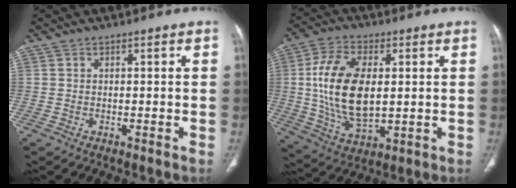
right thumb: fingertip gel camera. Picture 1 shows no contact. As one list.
[{"total": 16.7, "force": [1.4, 8.9, 14.0], "torque": [-0.268, -0.010, 0.032]}]